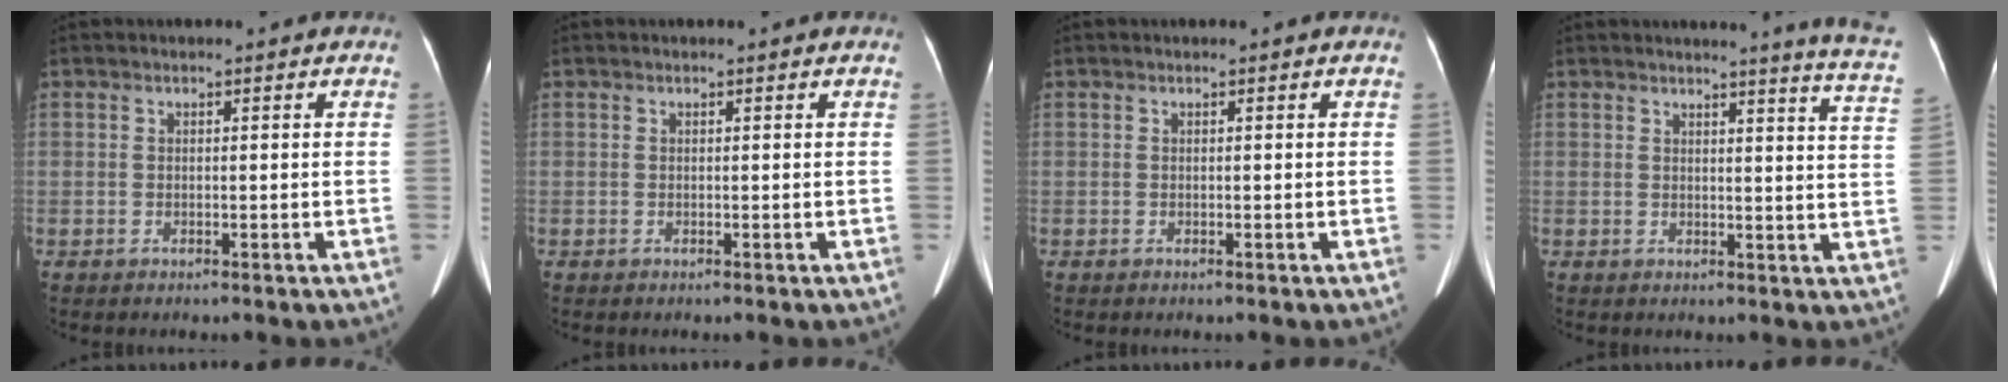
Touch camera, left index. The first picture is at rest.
{"total": 0.0}
{"total": 0.0}
{"total": 9.4, "force": [8.6, -1.6, 3.3], "torque": [-0.038, -0.072, 0.072]}